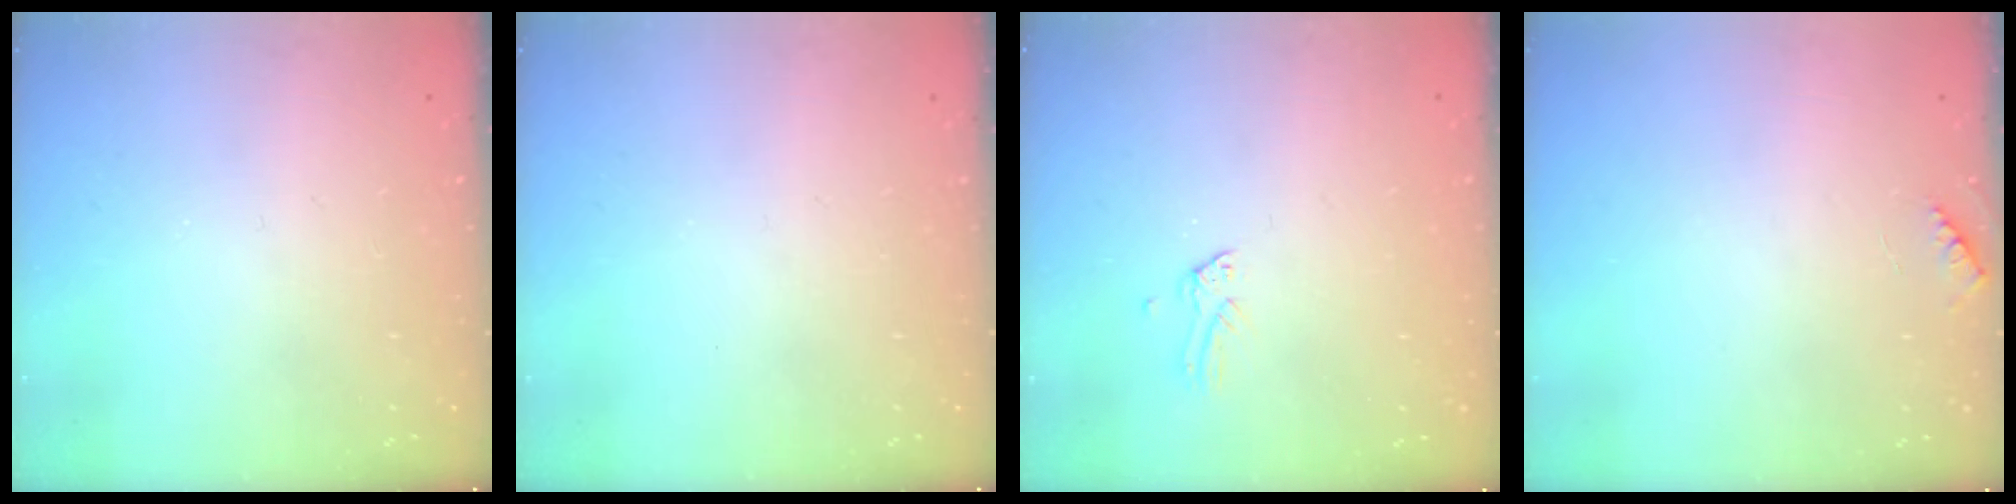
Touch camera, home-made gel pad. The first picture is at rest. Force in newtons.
{"total": 0.0}
{"total": 0.0}
{"total": 3.4, "press": 3.4, "slide": 0.4}